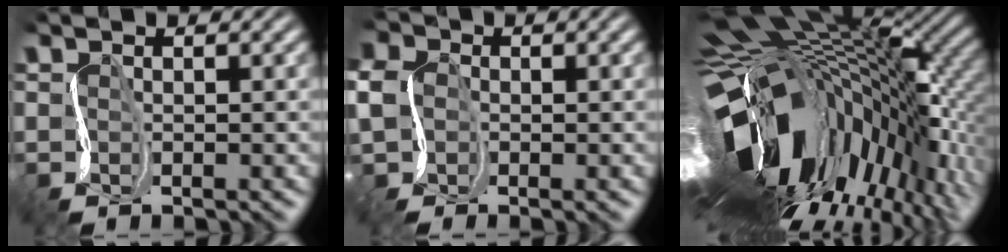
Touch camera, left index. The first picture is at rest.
{"total": 3.9, "force": [-0.1, 3.2, 2.1], "torque": [-0.065, 0.005, -0.001]}
{"total": 18.2, "force": [-3.3, 9.6, 15.1], "torque": [-0.269, -0.041, -0.031]}